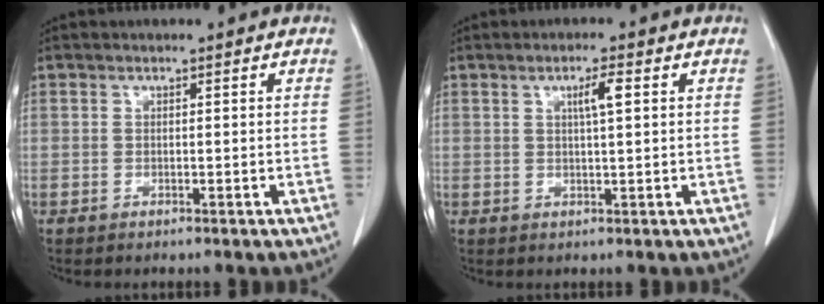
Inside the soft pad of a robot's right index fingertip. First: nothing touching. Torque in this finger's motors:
{"motor_torque": [0.09, 0.06, 0.01, 0.03]}